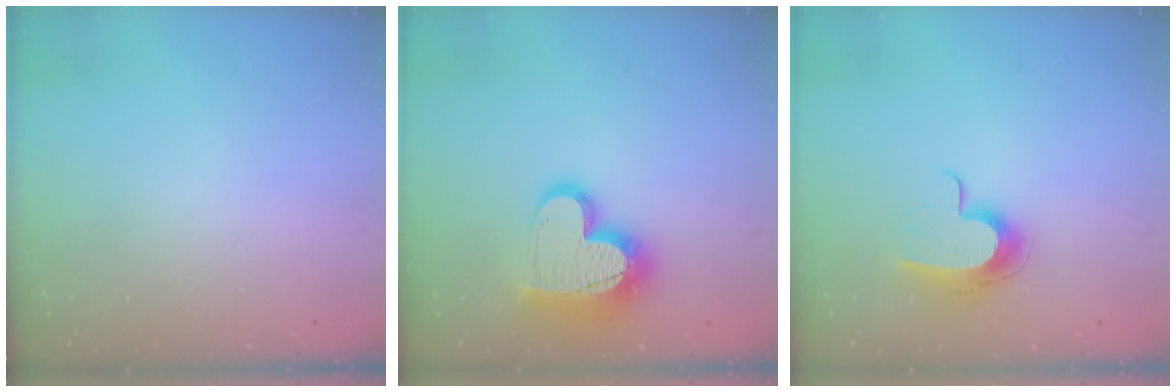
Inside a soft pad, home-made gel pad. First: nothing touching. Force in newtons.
{"total": 17.8, "press": 17.7, "slide": 1.6}
{"total": 10.9, "press": 10.9, "slide": 0.7}